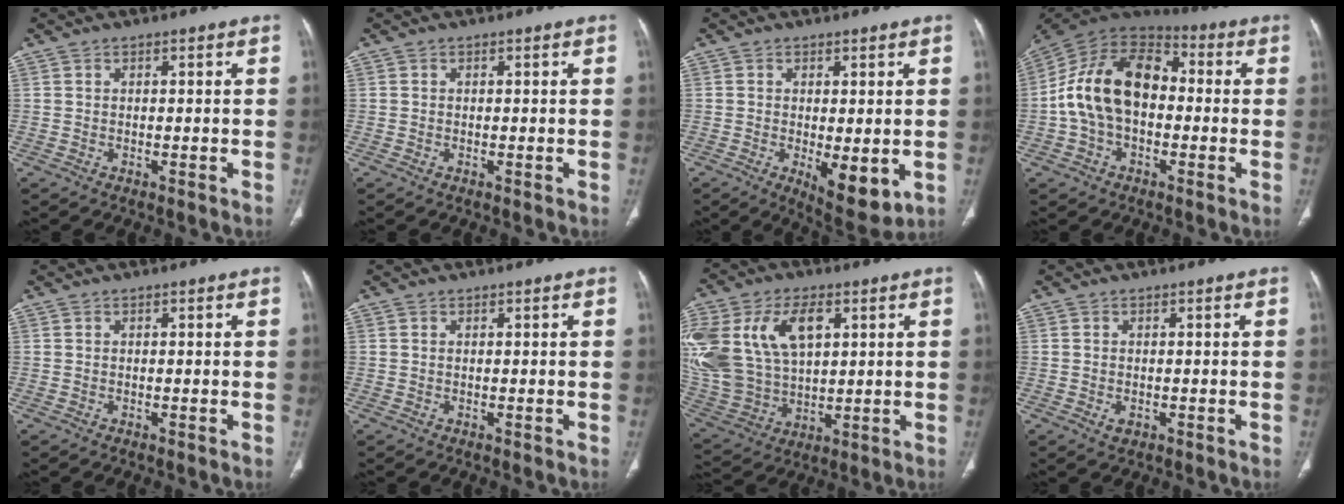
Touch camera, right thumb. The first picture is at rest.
{"total": 0.0}
{"total": 8.1, "force": [-1.6, 3.2, 7.3], "torque": [-0.101, -0.023, -0.015]}
{"total": 17.1, "force": [-0.7, 11.2, 12.9], "torque": [-0.225, 0.043, -0.021]}
{"total": 0.0}
{"total": 0.0}
{"total": 26.0, "force": [7.9, 16.6, 18.3], "torque": [-0.421, 0.016, 0.167]}
{"total": 1.6, "force": [-0.5, 1.1, 1.0], "torque": [-0.018, -0.001, -0.004]}